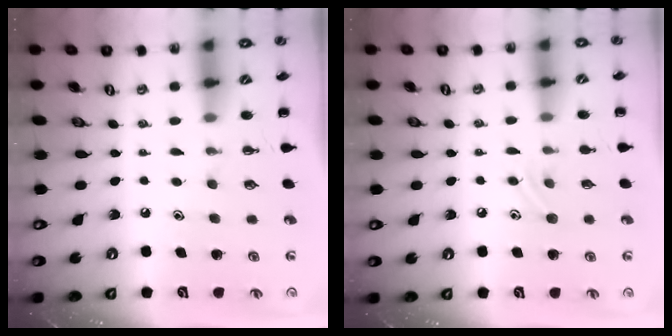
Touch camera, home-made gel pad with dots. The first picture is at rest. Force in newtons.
{"total": 8.3, "press": 8.1, "slide": 1.8}